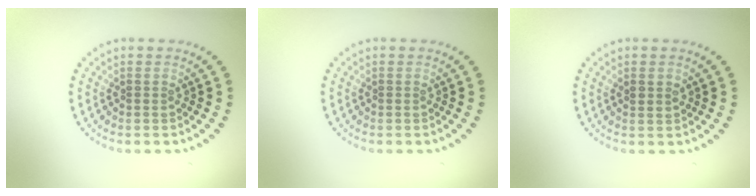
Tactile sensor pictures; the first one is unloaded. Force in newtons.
{"total": 0.0}
{"total": 1.0, "press": 1.0, "slide": 0.4}